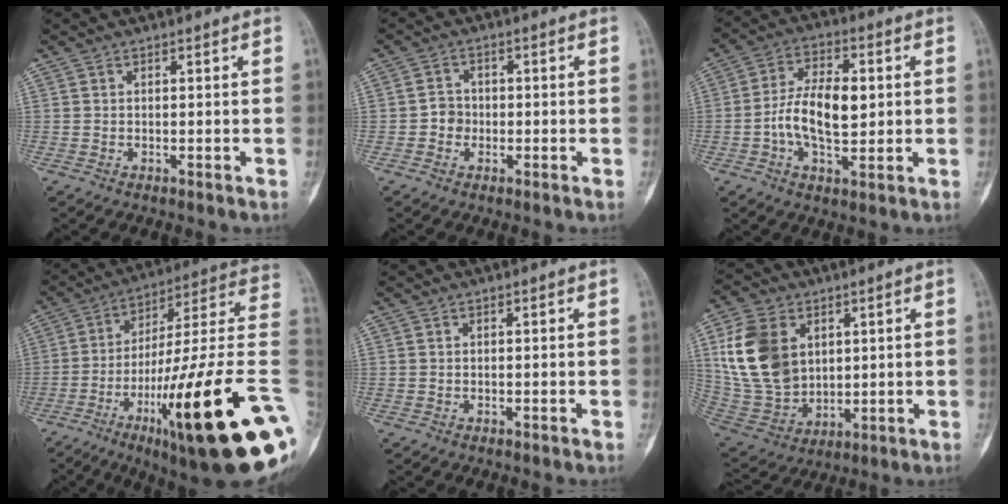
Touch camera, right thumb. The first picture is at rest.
{"total": 3.0, "force": [-0.7, 2.7, 1.0], "torque": [0.000, 0.009, -0.019]}
{"total": 11.5, "force": [-0.2, 6.1, 9.8], "torque": [-0.166, 0.012, -0.006]}
{"total": 31.9, "force": [-9.1, 5.0, 30.2], "torque": [-0.389, 0.040, -0.144]}
{"total": 0.0}
{"total": 16.5, "force": [4.6, 12.0, 10.4], "torque": [-0.186, -0.014, 0.104]}